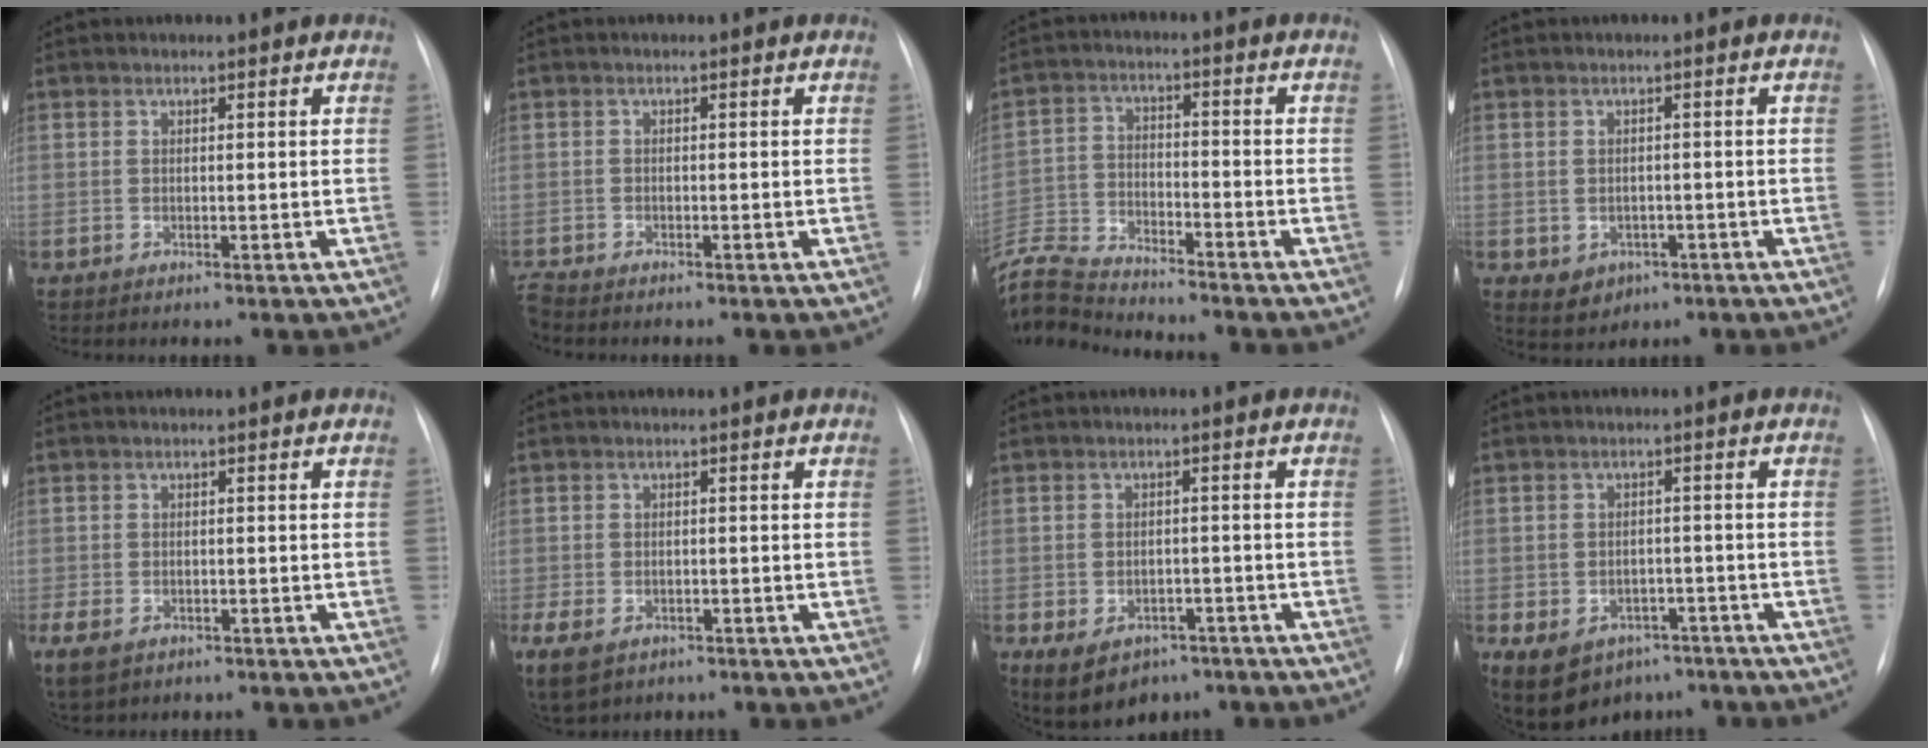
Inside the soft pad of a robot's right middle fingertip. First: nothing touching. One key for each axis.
{"total": 1.9, "fx": -1.8, "fy": 0.3, "fz": 0.3, "tx": -0.006, "ty": -0.007, "tz": -0.033}
{"total": 10.0, "fx": -9.9, "fy": -0.4, "fz": 1.1, "tx": -0.026, "ty": 0.000, "tz": -0.189}
{"total": 3.6, "fx": -1.3, "fy": 3.1, "fz": 1.3, "tx": -0.013, "ty": 0.005, "tz": -0.002}
{"total": 7.8, "fx": -4.2, "fy": 5.4, "fz": 3.8, "tx": -0.102, "ty": -0.009, "tz": -0.059}
{"total": 11.5, "fx": -5.9, "fy": 8.3, "fz": 5.4, "tx": -0.157, "ty": -0.011, "tz": -0.079}
{"total": 7.9, "fx": -4.6, "fy": 5.5, "fz": 3.5, "tx": -0.060, "ty": 0.012, "tz": -0.055}
{"total": 12.3, "fx": -6.8, "fy": 9.1, "fz": 4.6, "tx": -0.109, "ty": 0.010, "tz": -0.087}